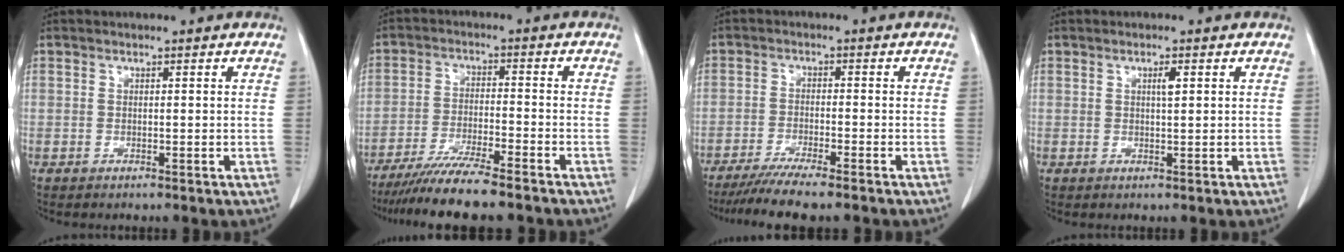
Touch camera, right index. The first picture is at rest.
{"total": 10.4, "force": [-8.8, -0.1, 5.6], "torque": [-0.089, -0.028, -0.146]}
{"total": 7.9, "force": [-6.6, -0.3, 4.4], "torque": [-0.064, -0.022, -0.108]}
{"total": 1.4, "force": [0.5, 0.2, 1.3], "torque": [-0.024, 0.001, 0.007]}